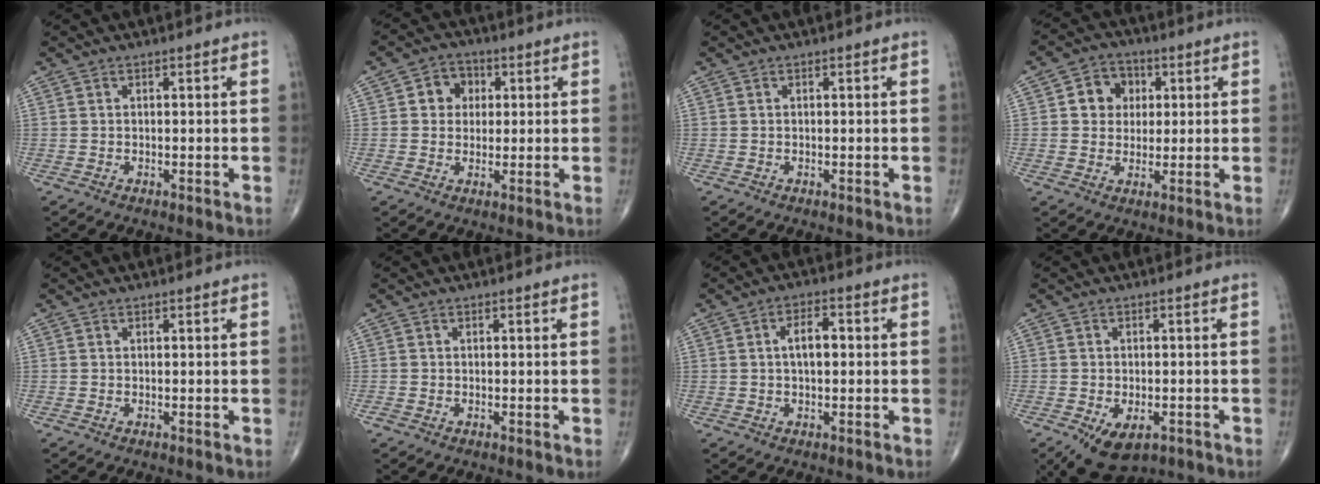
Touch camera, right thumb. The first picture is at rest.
{"total": 5.7, "force": [1.1, 5.0, 2.5], "torque": [-0.006, 0.006, 0.011]}
{"total": 0.0}
{"total": 7.4, "force": [1.6, 6.4, 3.3], "torque": [-0.014, 0.001, 0.020]}
{"total": 0.0}
{"total": 0.8, "force": [-0.2, 0.6, 0.5], "torque": [-0.007, -0.001, -0.005]}
{"total": 4.7, "force": [0.4, 2.4, 4.1], "torque": [-0.062, 0.010, 0.003]}
{"total": 8.7, "force": [-4.2, 5.1, 5.7], "torque": [-0.087, 0.003, -0.056]}